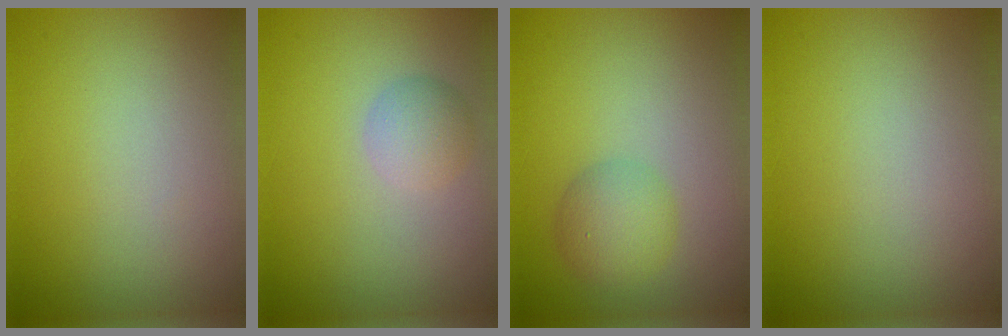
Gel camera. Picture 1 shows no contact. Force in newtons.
{"total": 2.1, "press": 2.1, "slide": 0.1}
{"total": 2.9, "press": 2.9, "slide": 0.1}
{"total": 0.0}